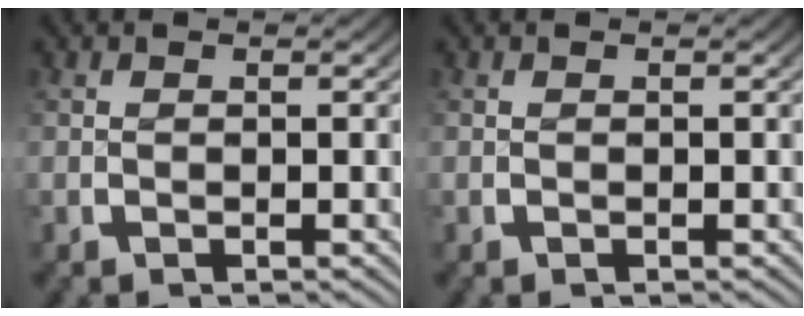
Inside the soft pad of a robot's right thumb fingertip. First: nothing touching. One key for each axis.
{"total": 0.0}